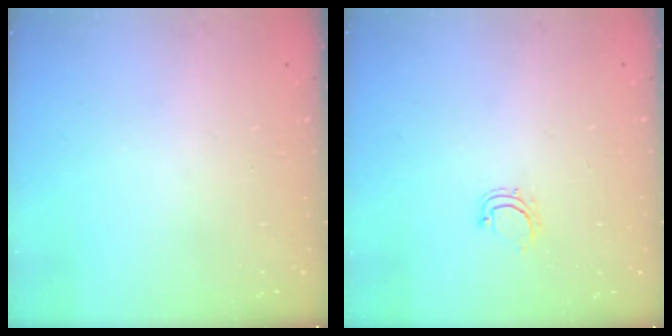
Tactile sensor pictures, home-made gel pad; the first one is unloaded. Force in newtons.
{"total": 4.3, "press": 4.2, "slide": 0.6}